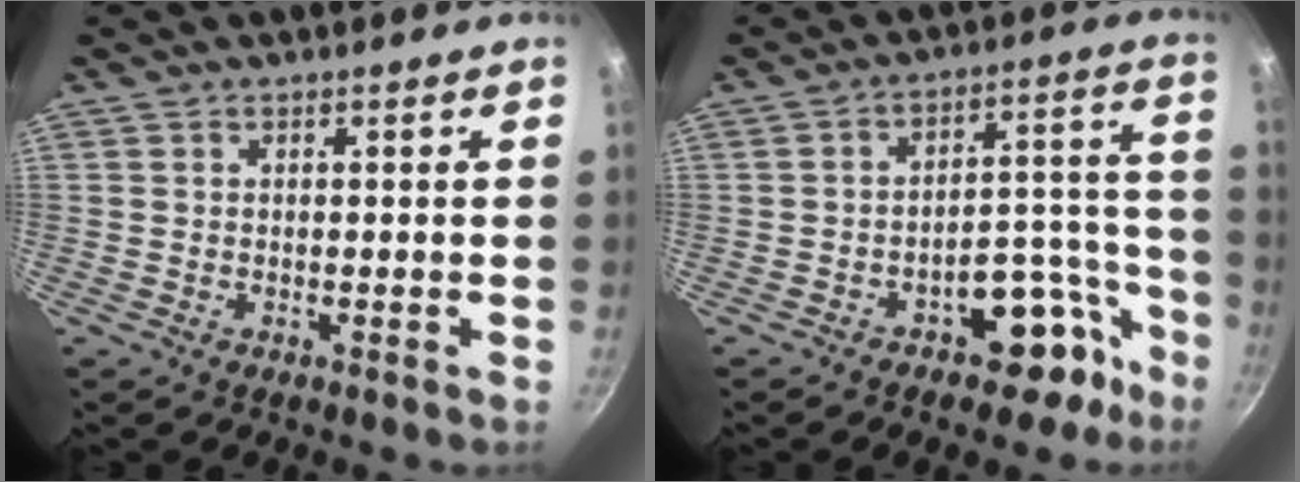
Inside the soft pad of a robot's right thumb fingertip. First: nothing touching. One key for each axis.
{"total": 11.2, "fx": -6.6, "fy": 6.2, "fz": 6.6, "tx": -0.024, "ty": 0.085, "tz": -0.084}